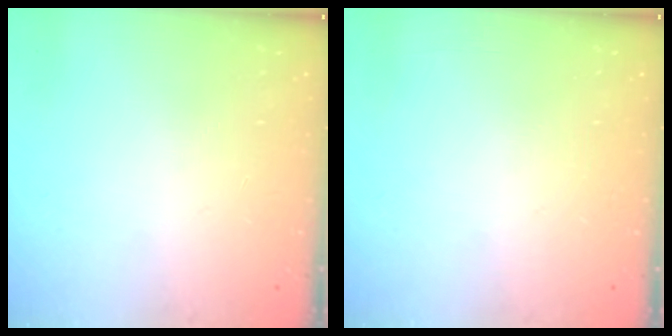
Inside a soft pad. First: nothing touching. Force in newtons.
{"total": 0.0}